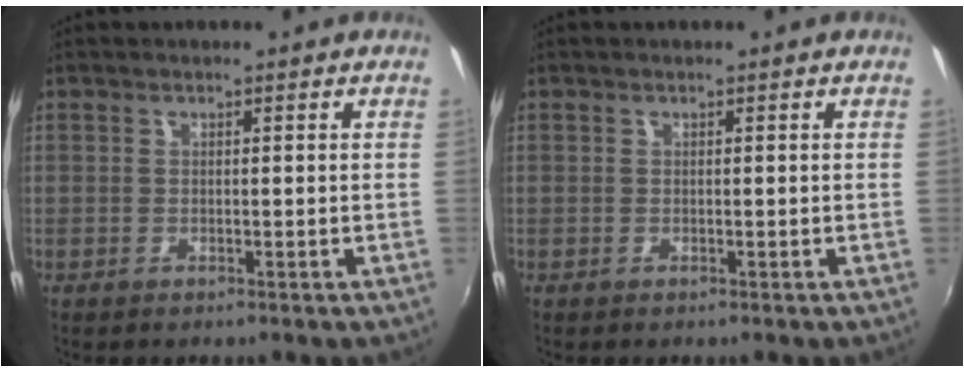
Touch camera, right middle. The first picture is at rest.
{"total": 0.0}